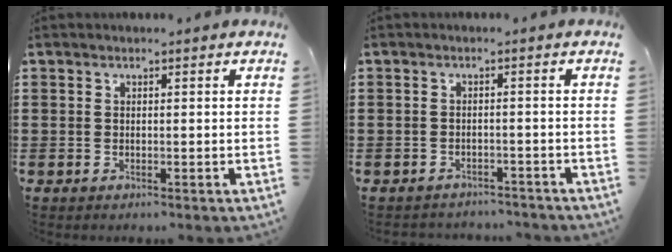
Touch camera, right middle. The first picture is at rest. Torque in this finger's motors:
{"motor_torque": [0.00, 0.00, 0.00, 0.02]}